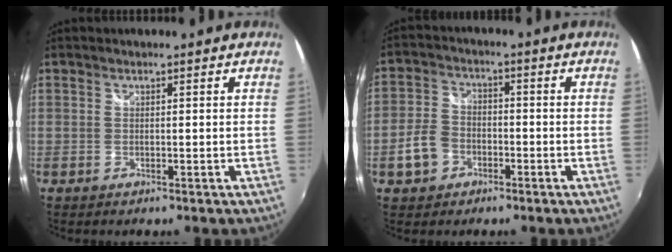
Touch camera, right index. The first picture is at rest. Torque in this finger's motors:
{"motor_torque": [-0.02, 0.04, -0.20, -0.11]}